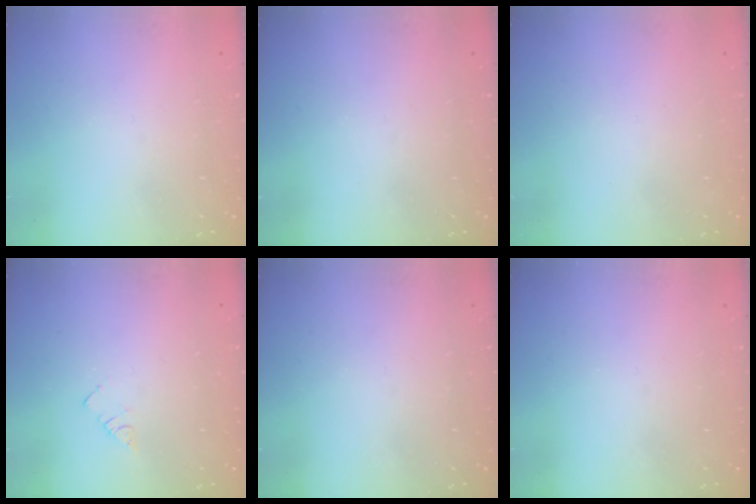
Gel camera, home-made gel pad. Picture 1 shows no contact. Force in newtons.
{"total": 0.0}
{"total": 1.6, "press": 1.6, "slide": 0.1}
{"total": 2.3, "press": 2.3, "slide": 0.4}
{"total": 0.0}
{"total": 0.0}